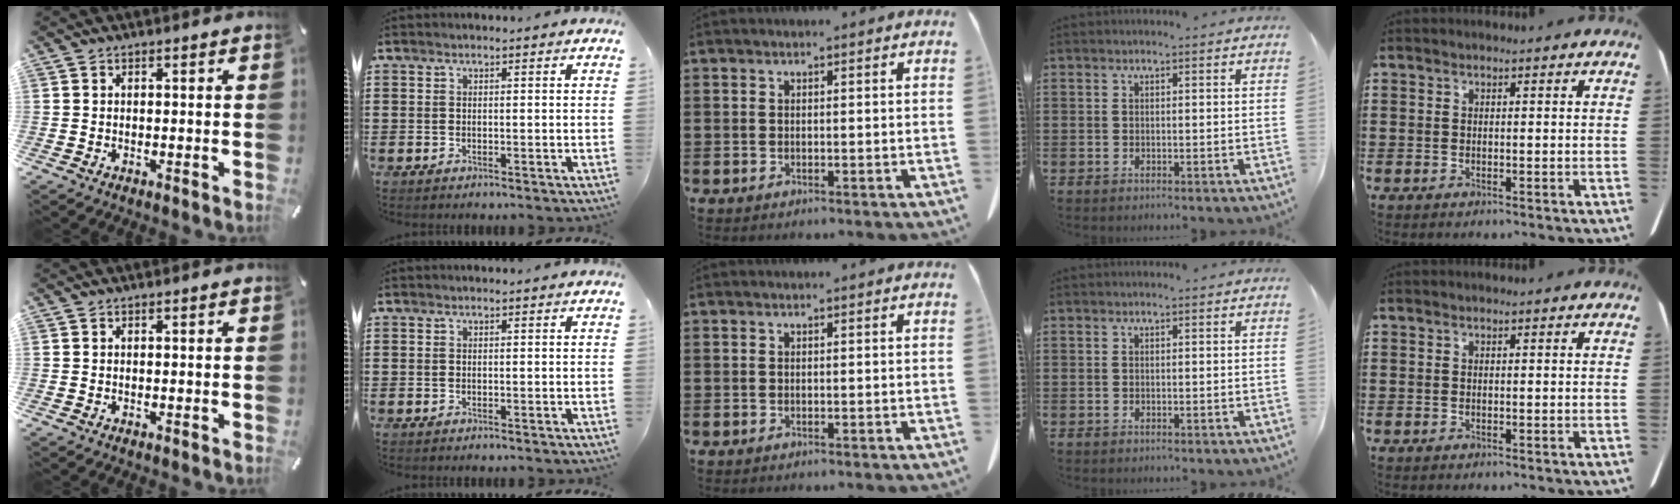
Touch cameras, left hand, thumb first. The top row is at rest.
{}